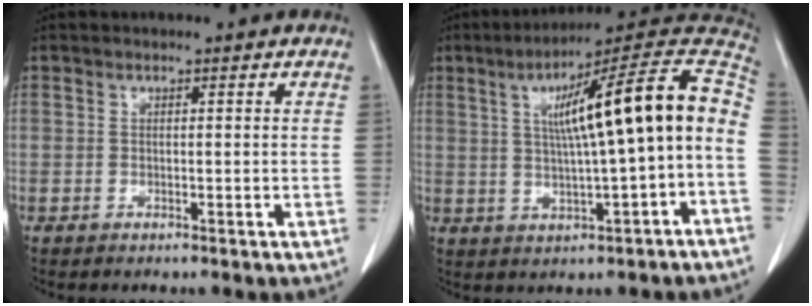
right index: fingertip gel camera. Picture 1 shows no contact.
{"total": 18.3, "force": [1.4, 1.4, 18.2], "torque": [-0.249, 0.046, 0.019]}